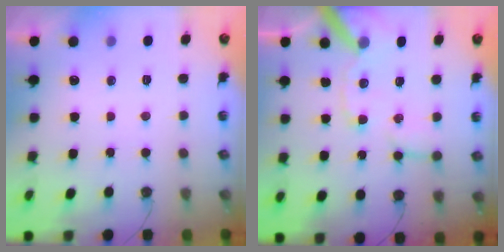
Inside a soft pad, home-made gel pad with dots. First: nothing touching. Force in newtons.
{"total": 13.9, "press": 13.8, "slide": 2.0}